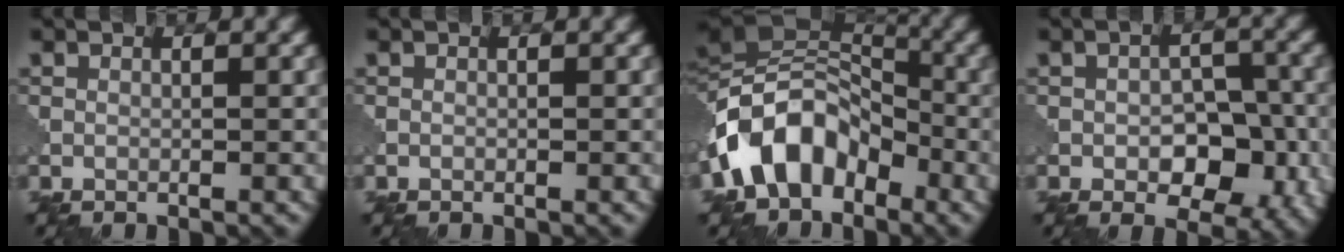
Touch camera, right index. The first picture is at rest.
{"total": 0.0}
{"total": 10.2, "force": [-4.2, 6.8, 6.3], "torque": [-0.106, 0.014, -0.099]}
{"total": 6.3, "force": [-1.6, 3.8, 4.7], "torque": [-0.057, -0.003, -0.022]}